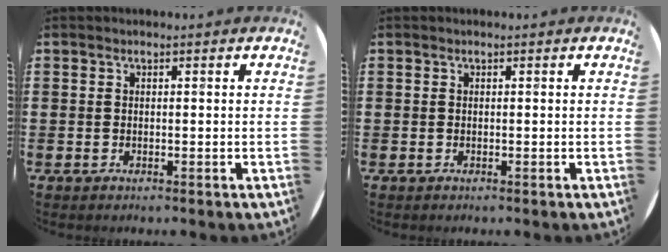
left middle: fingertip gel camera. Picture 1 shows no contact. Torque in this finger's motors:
{"motor_torque": [-0.03, 0.01, 0.00, -0.01]}